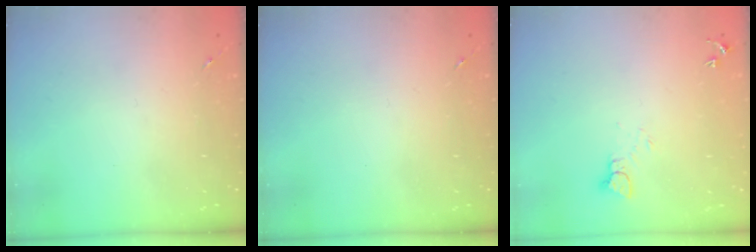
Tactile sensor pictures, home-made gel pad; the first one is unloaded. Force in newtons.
{"total": 0.0}
{"total": 3.7, "press": 3.7, "slide": 0.1}